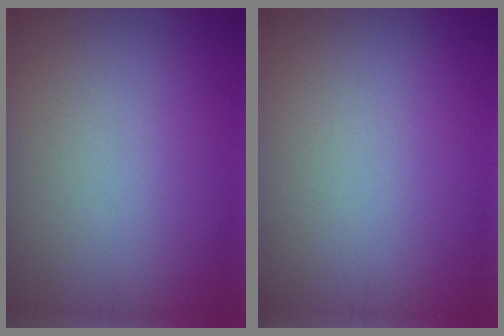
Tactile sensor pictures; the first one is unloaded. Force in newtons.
{"total": 0.0}